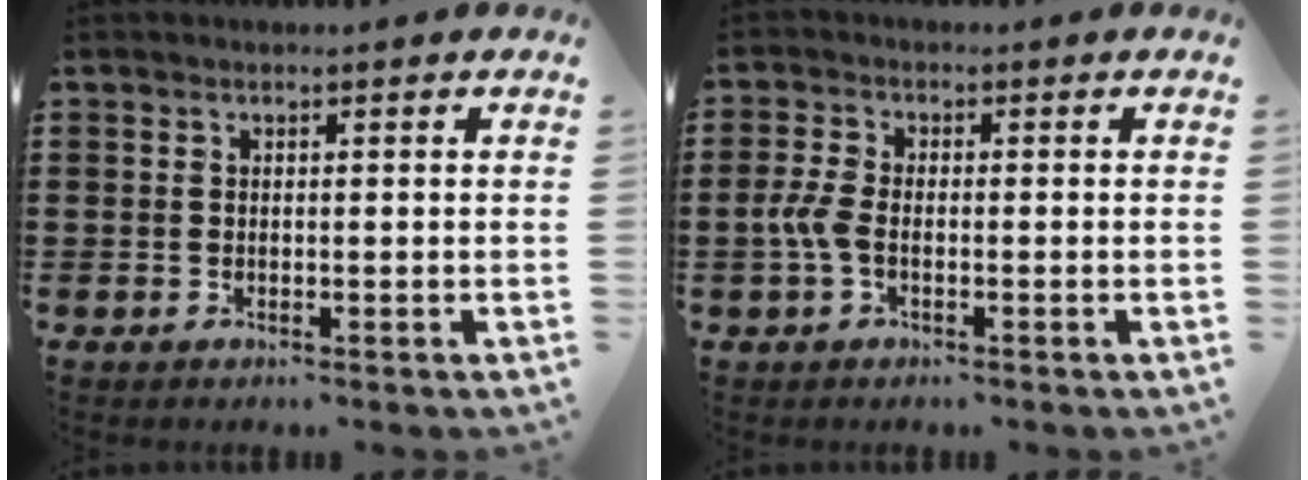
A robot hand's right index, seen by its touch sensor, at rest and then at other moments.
{"total": 3.5, "force": [-1.0, 1.7, 2.9], "torque": [-0.080, -0.005, -0.027]}